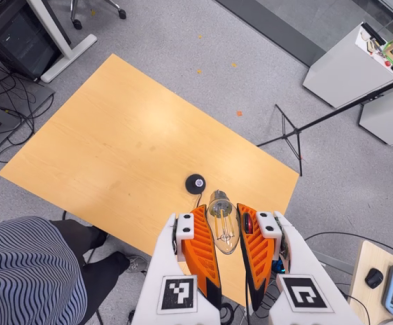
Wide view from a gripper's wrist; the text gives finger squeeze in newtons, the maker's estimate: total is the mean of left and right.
{"total": 21.8, "left": 26.9, "right": 16.6}